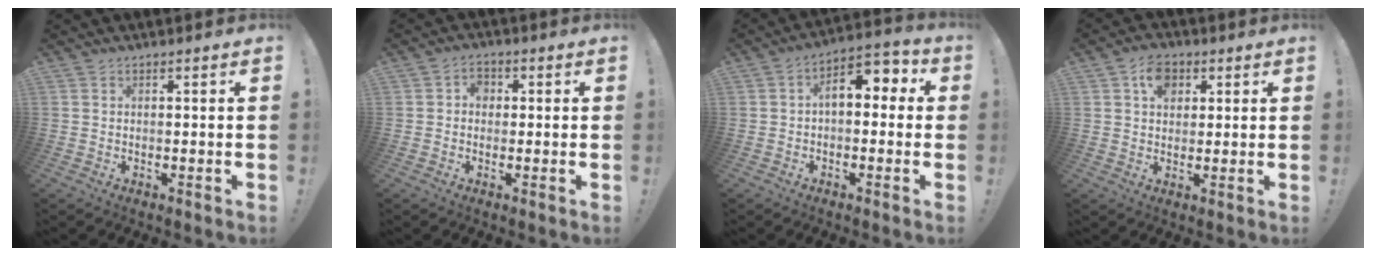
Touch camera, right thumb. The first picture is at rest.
{"total": 3.7, "force": [0.0, 3.0, 2.2], "torque": [-0.040, 0.010, 0.000]}
{"total": 8.7, "force": [1.2, 5.1, 7.0], "torque": [-0.098, 0.008, 0.023]}
{"total": 6.9, "force": [2.8, 5.1, 3.6], "torque": [-0.056, 0.001, 0.051]}